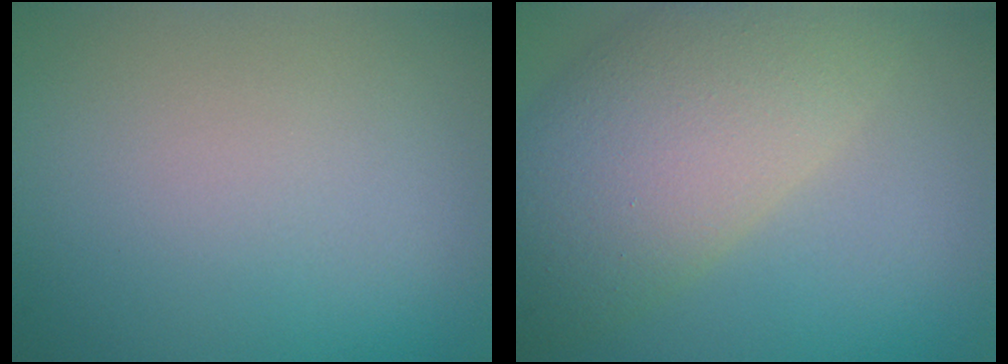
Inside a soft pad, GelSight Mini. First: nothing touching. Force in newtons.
{"total": 9.9, "press": 9.9, "slide": 0.7}